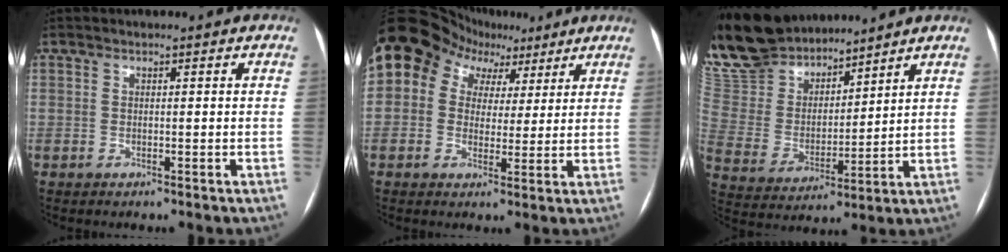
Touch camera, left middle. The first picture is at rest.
{"total": 9.6, "force": [4.9, 7.5, 3.4], "torque": [-0.053, 0.051, 0.084]}
{"total": 14.5, "force": [13.8, 2.5, 3.3], "torque": [-0.088, 0.000, 0.283]}